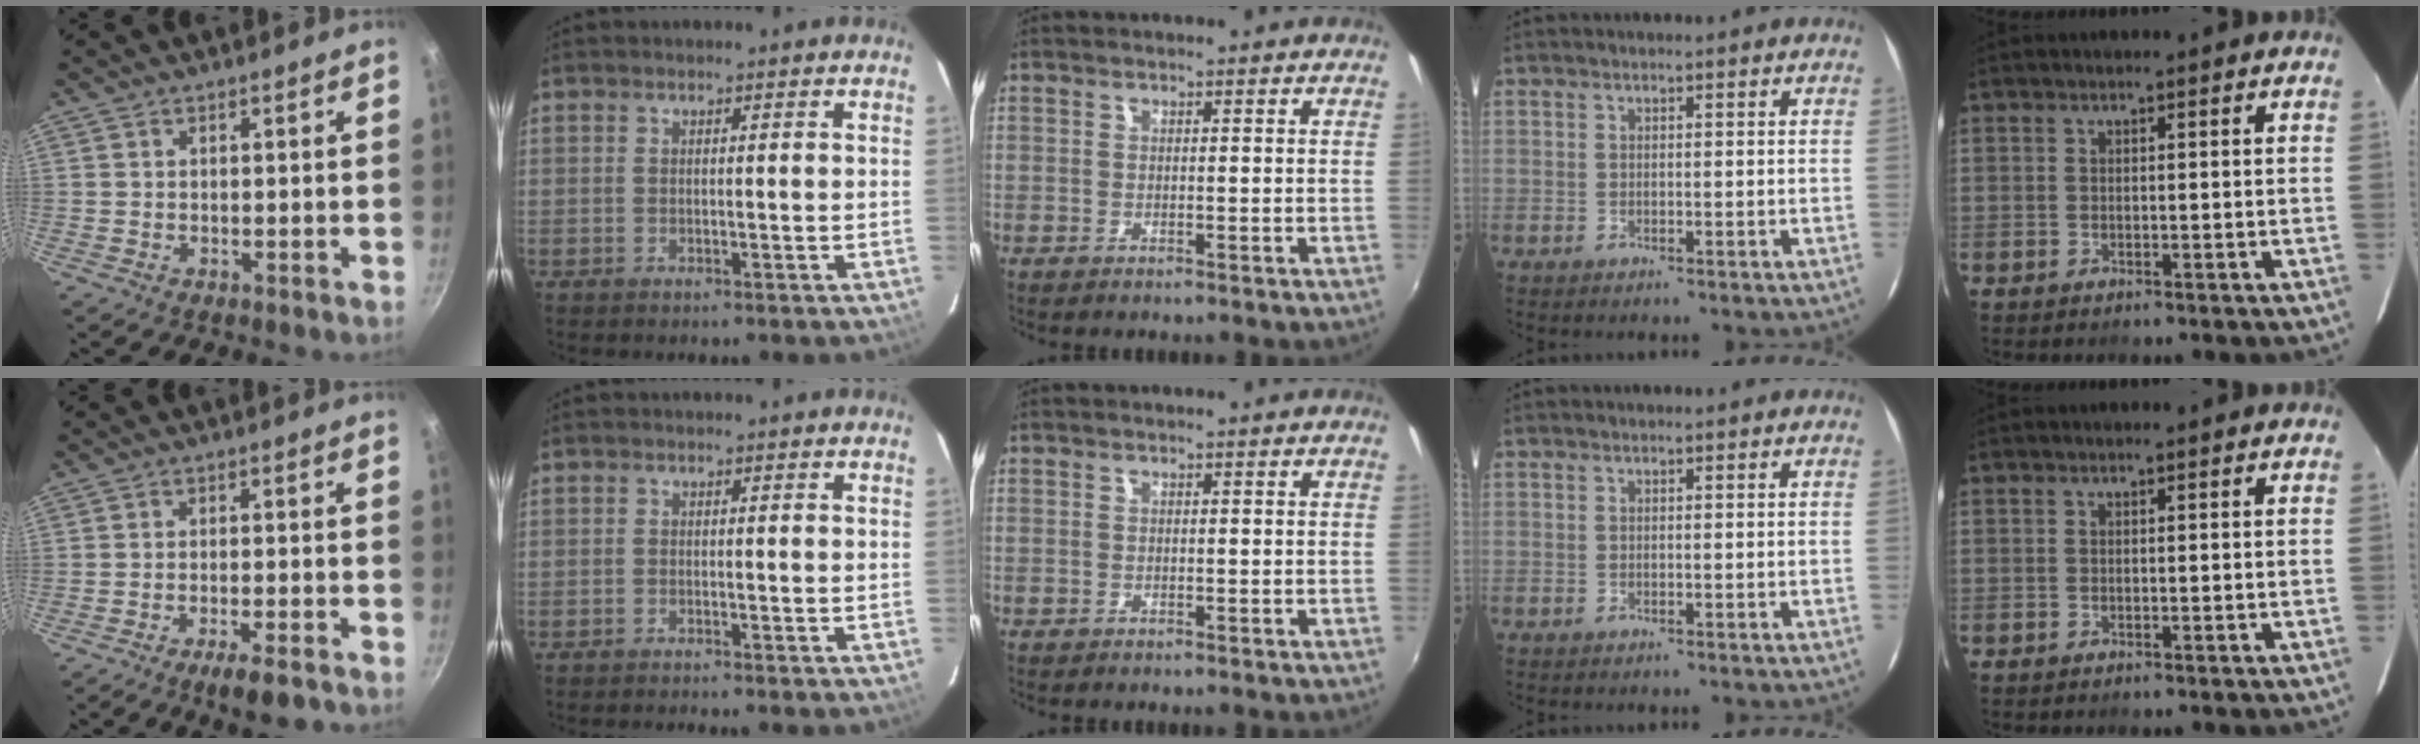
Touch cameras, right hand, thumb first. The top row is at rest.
{"thumb": {"total": 5.7, "force": [-3.9, 1.0, 4.1], "torque": [-0.065, 0.021, -0.059]}, "index": {"total": 2.0, "force": [-2.0, -0.2, 0.5], "torque": [-0.021, -0.008, -0.034]}}